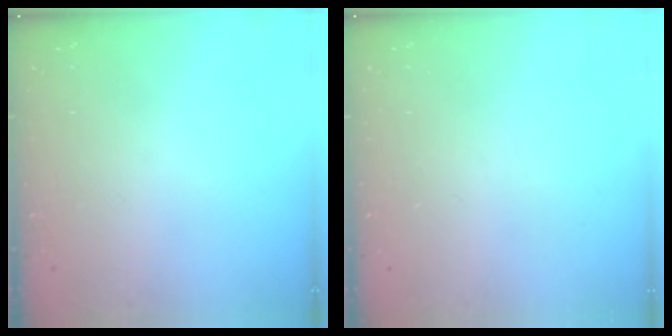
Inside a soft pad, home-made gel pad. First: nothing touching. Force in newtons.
{"total": 0.0}